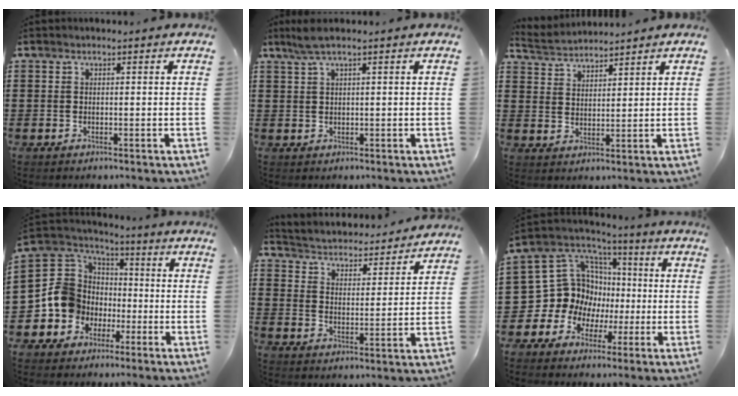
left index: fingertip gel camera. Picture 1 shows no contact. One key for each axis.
{"total": 2.4, "fx": 1.2, "fy": 0.0, "fz": 2.0, "tx": -0.039, "ty": -0.001, "tz": 0.023}
{"total": 2.9, "fx": 2.9, "fy": 0.1, "fz": -0.2, "tx": -0.008, "ty": -0.011, "tz": 0.052}
{"total": 9.4, "fx": -2.2, "fy": 8.9, "fz": 1.9, "tx": -0.103, "ty": -0.007, "tz": -0.044}
{"total": 3.0, "fx": 3.0, "fy": 0.2, "fz": 0.0, "tx": -0.022, "ty": -0.032, "tz": 0.042}
{"total": 13.6, "fx": -0.4, "fy": 13.0, "fz": 4.2, "tx": -0.125, "ty": -0.018, "tz": 0.008}